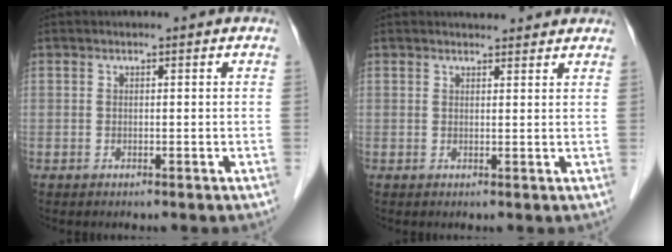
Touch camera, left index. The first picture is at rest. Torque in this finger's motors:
{"motor_torque": [-0.23, -0.67, 0.33, 0.05]}